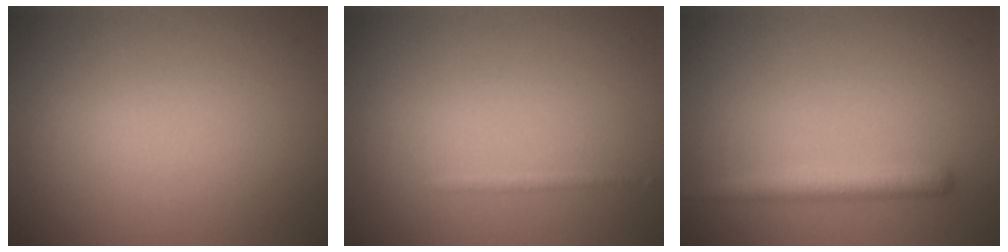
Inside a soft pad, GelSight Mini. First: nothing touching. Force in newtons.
{"total": 0.6, "press": 0.6, "slide": 0.0}
{"total": 2.3, "press": 2.3, "slide": 0.2}